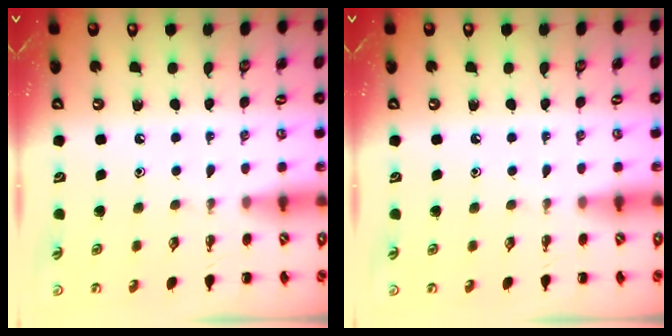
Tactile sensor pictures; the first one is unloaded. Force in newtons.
{"total": 0.0}